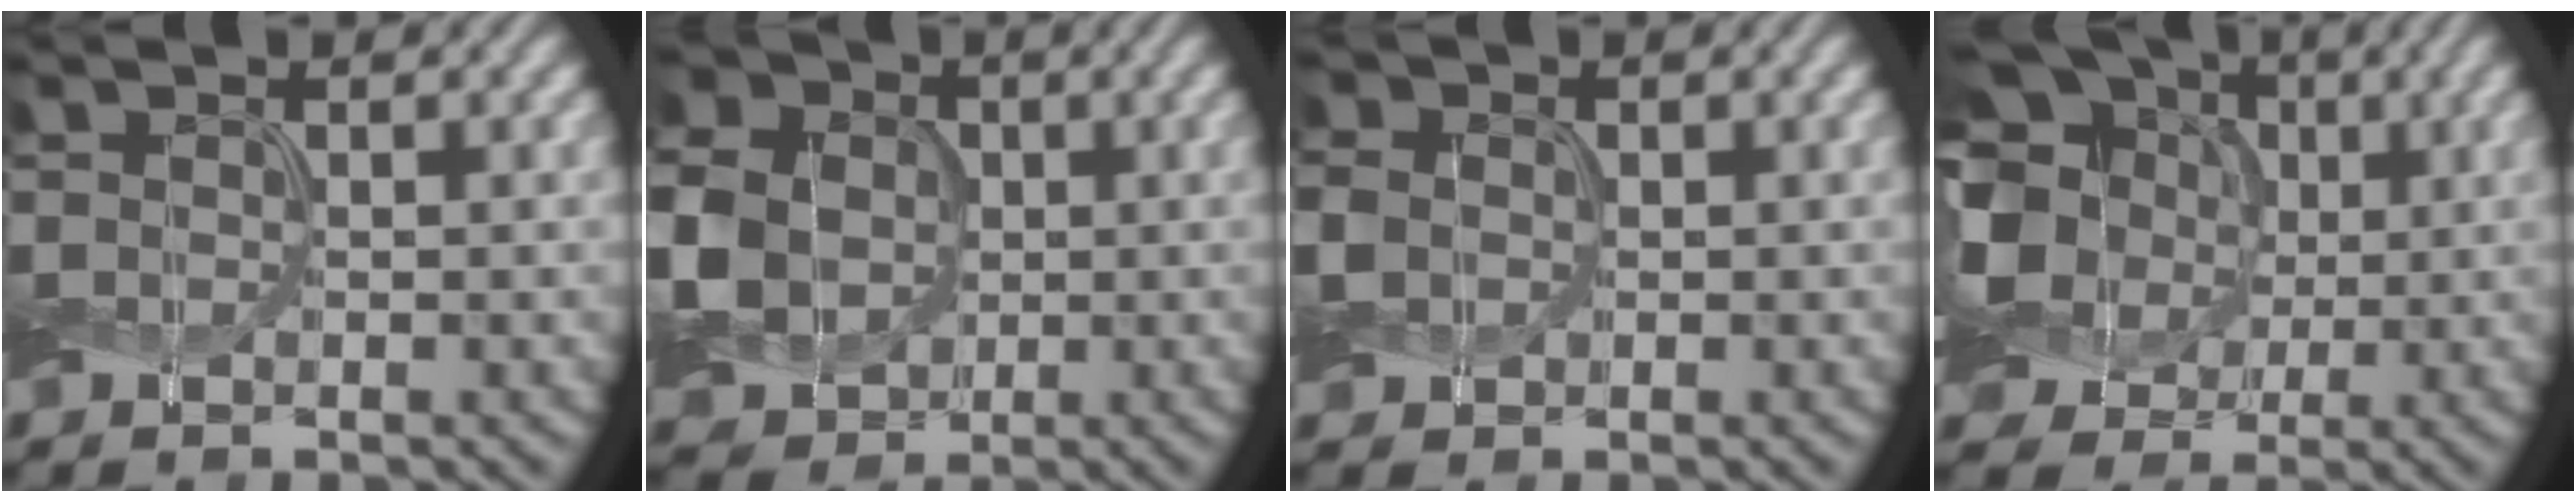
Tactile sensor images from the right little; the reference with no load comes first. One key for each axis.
{"total": 12.6, "fx": 1.0, "fy": 10.9, "fz": 6.1, "tx": -0.170, "ty": 0.015, "tz": 0.006}
{"total": 5.0, "fx": 0.9, "fy": 4.3, "fz": 2.3, "tx": -0.078, "ty": 0.018, "tz": 0.003}
{"total": 14.7, "fx": 2.6, "fy": 12.2, "fz": 7.8, "tx": -0.205, "ty": 0.039, "tz": 0.021}